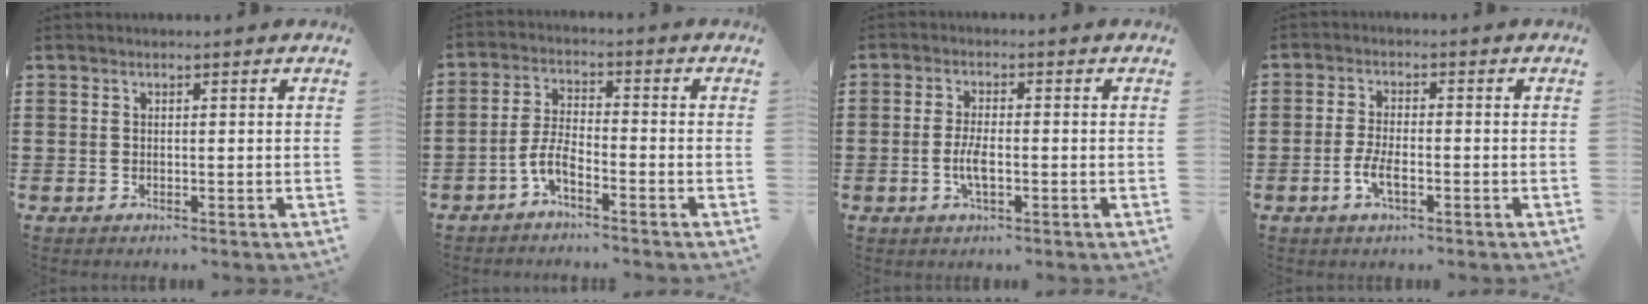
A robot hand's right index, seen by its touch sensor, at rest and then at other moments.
{"total": 4.8, "force": [-3.0, 1.0, 3.6], "torque": [-0.099, -0.009, -0.065]}
{"total": 3.9, "force": [-1.0, 1.2, 3.5], "torque": [-0.077, -0.004, -0.021]}
{"total": 3.8, "force": [-1.5, 1.5, 3.1], "torque": [-0.075, -0.003, -0.032]}